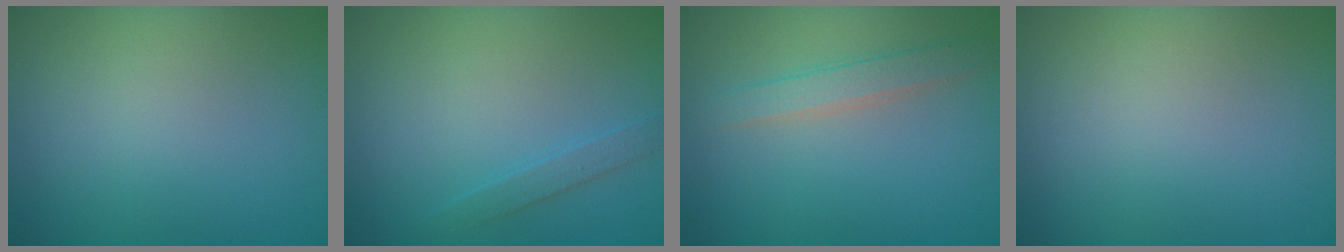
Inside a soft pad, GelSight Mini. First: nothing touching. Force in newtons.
{"total": 1.3, "press": 1.3, "slide": 0.1}
{"total": 2.2, "press": 2.2, "slide": 0.1}
{"total": 0.0}